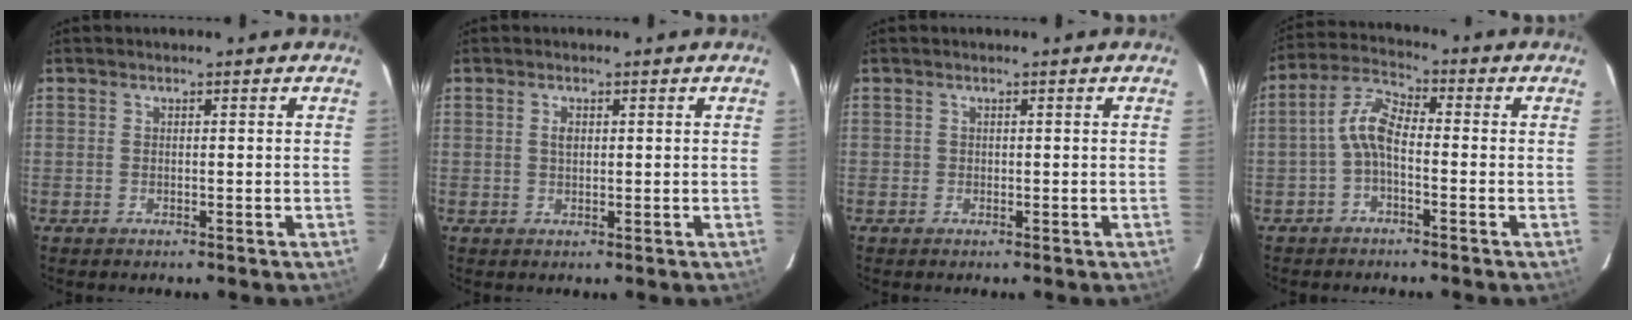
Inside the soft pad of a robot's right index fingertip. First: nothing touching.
{"total": 1.5, "force": [0.4, 1.0, 1.1], "torque": [-0.020, 0.005, 0.006]}
{"total": 0.7, "force": [-0.1, 0.7, 0.0], "torque": [0.004, -0.002, -0.002]}
{"total": 5.7, "force": [-1.7, 2.4, 4.9], "torque": [-0.111, 0.021, -0.039]}